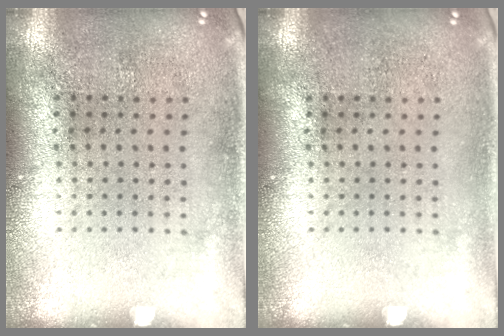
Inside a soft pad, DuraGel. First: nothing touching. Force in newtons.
{"total": 0.0}